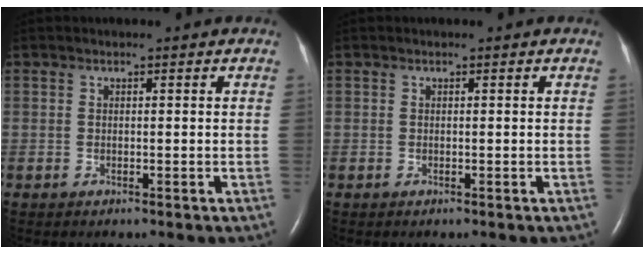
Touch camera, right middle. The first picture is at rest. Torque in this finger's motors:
{"motor_torque": [0.00, 0.00, 0.00, 0.00]}